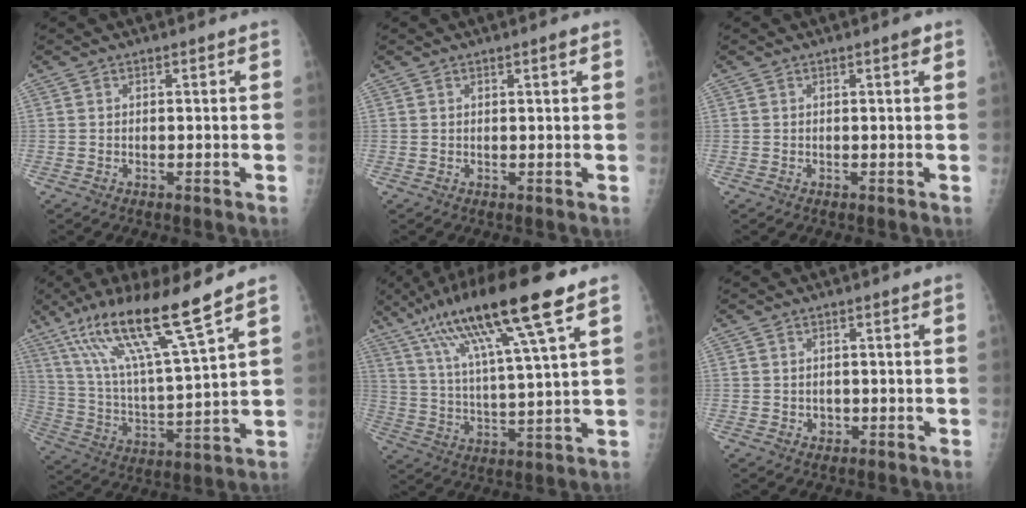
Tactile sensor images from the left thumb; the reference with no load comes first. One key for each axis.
{"total": 1.0, "fx": 0.6, "fy": 0.1, "fz": 0.8, "tx": -0.012, "ty": -0.003, "tz": 0.010}
{"total": 1.0, "fx": 0.5, "fy": 0.2, "fz": 0.8, "tx": -0.013, "ty": 0.000, "tz": 0.005}
{"total": 17.8, "fx": 11.9, "fy": 0.8, "fz": 13.1, "tx": -0.232, "ty": -0.053, "tz": 0.222}
{"total": 19.2, "fx": 11.0, "fy": 1.7, "fz": 15.6, "tx": -0.282, "ty": -0.019, "tz": 0.195}
{"total": 1.4, "fx": -0.1, "fy": 1.3, "fz": 0.6, "tx": -0.005, "ty": 0.001, "tz": 0.003}